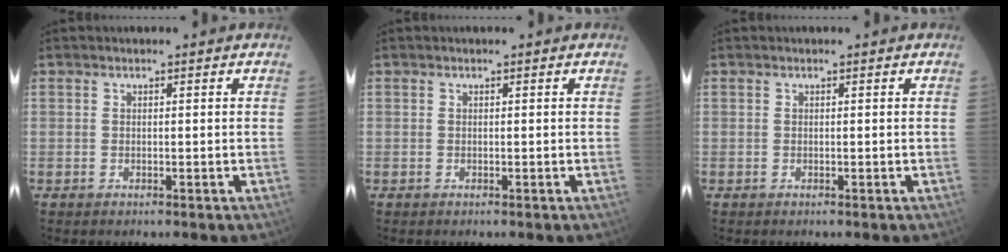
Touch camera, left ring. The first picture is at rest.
{"total": 0.0}
{"total": 0.0}